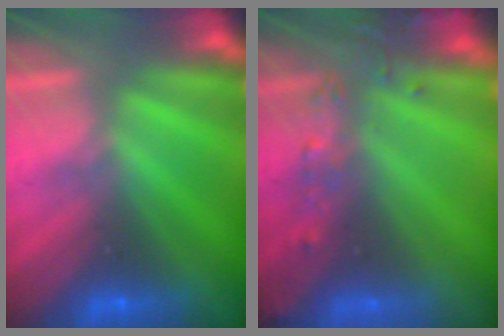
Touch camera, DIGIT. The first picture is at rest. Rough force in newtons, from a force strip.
{"total": 8.8}